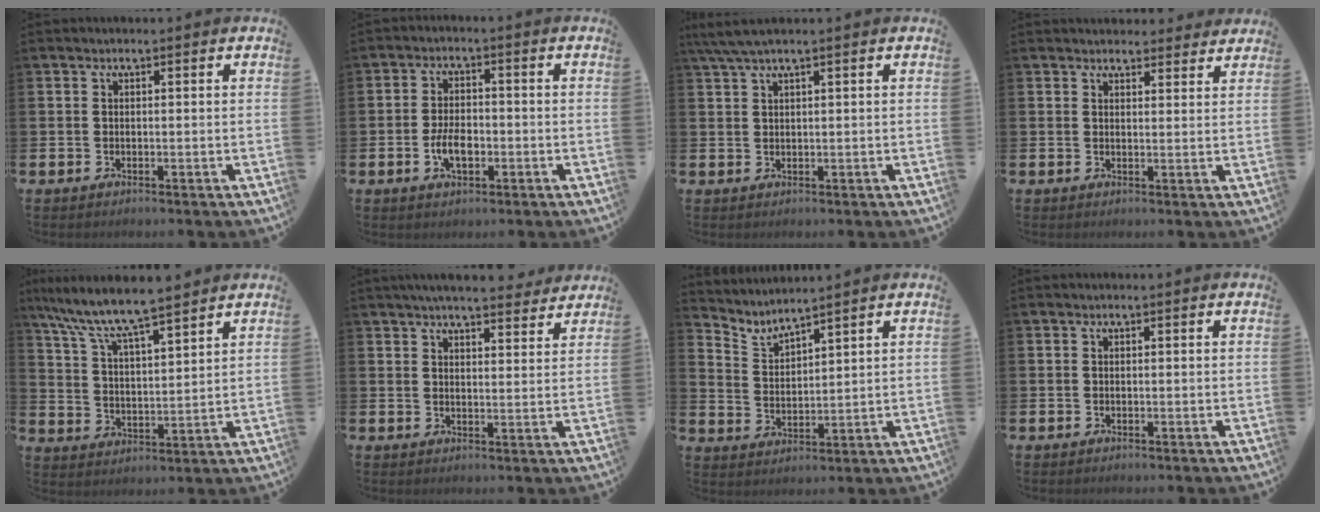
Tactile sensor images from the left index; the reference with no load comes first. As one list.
[{"total": 4.4, "force": [-1.2, 2.4, 3.5], "torque": [-0.054, 0.003, -0.022]}, {"total": 2.9, "force": [2.1, 0.1, 2.1], "torque": [-0.052, 0.004, 0.040]}, {"total": 3.0, "force": [2.8, 0.8, -0.1], "torque": [0.004, -0.014, 0.051]}, {"total": 8.4, "force": [7.7, 0.7, 3.2], "torque": [-0.091, -0.048, 0.135]}, {"total": 5.4, "force": [5.2, 0.6, 1.2], "torque": [-0.021, -0.026, 0.093]}, {"total": 3.7, "force": [3.7, 0.0, 0.4], "torque": [-0.030, -0.024, 0.063]}, {"total": 0.0}]